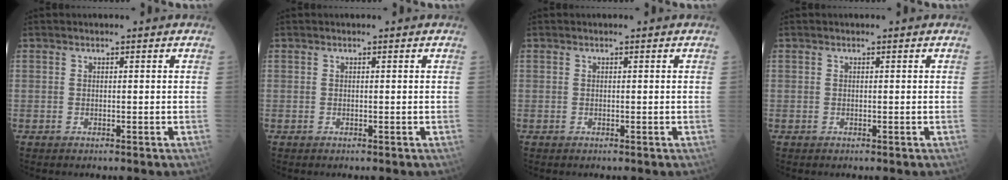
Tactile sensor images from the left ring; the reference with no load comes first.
{"total": 0.0}
{"total": 0.0}
{"total": 0.0}